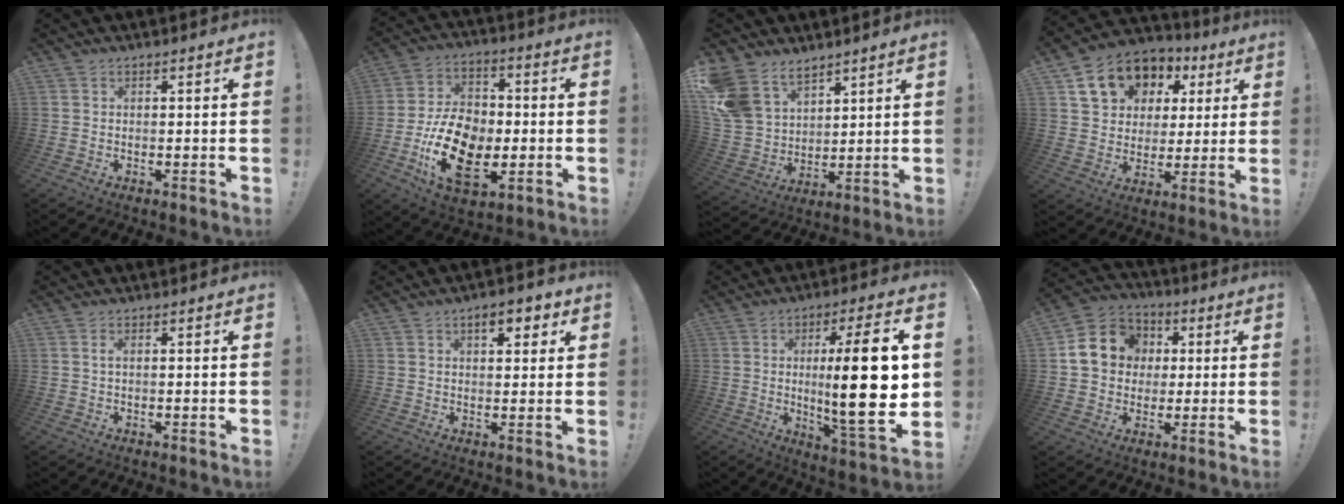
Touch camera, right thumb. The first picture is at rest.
{"total": 20.0, "force": [-5.4, 13.3, 13.9], "torque": [-0.246, 0.031, -0.083]}
{"total": 13.7, "force": [9.3, 8.7, 5.2], "torque": [-0.112, -0.062, 0.188]}
{"total": 15.3, "force": [7.1, 11.8, 6.7], "torque": [-0.102, -0.028, 0.146]}
{"total": 1.0, "force": [0.1, 0.0, 1.0], "torque": [-0.021, 0.000, 0.001]}
{"total": 6.1, "force": [3.0, 3.0, 4.4], "torque": [-0.044, -0.009, 0.044]}
{"total": 20.2, "force": [1.2, 2.9, 20.0], "torque": [-0.328, -0.024, 0.009]}
{"total": 13.8, "force": [2.2, 12.2, 6.1], "torque": [-0.083, 0.013, 0.052]}